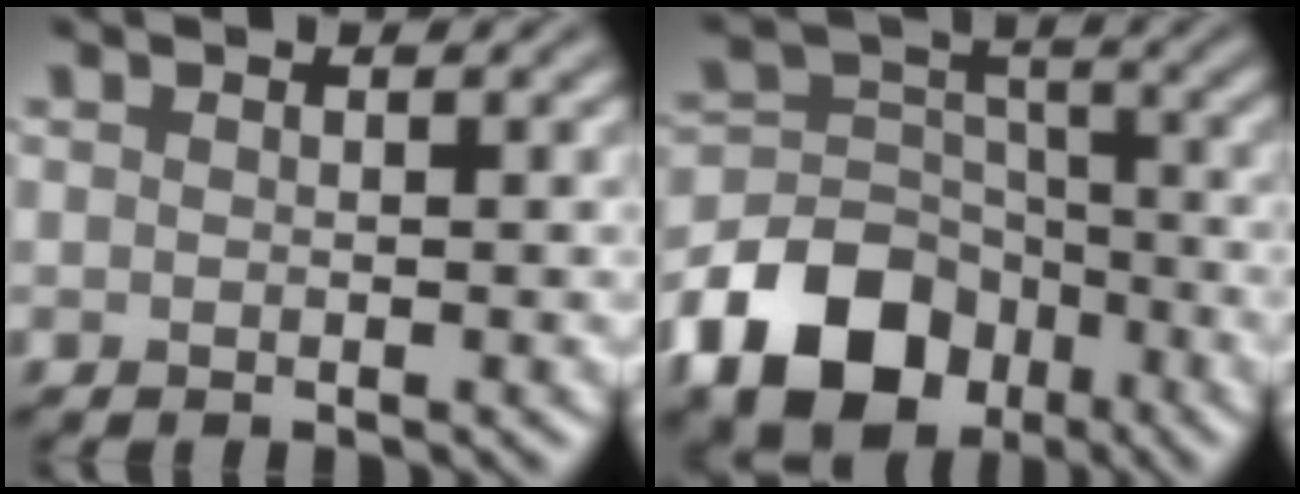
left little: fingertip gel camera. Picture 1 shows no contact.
{"total": 11.0, "force": [-6.1, 7.7, 5.0], "torque": [-0.094, 0.005, -0.123]}